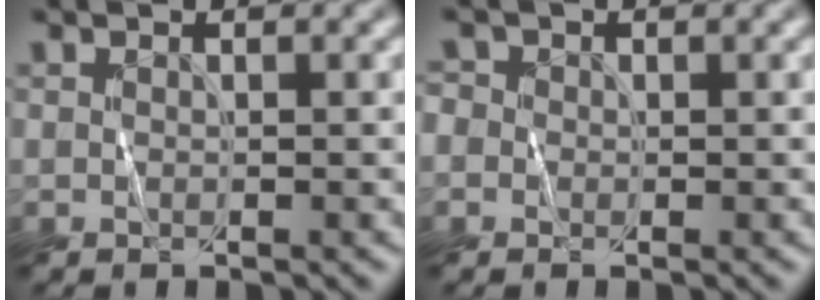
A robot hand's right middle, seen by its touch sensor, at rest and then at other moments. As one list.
[{"total": 1.7, "force": [0.2, 1.7, 0.5], "torque": [0.005, 0.014, -0.018]}]